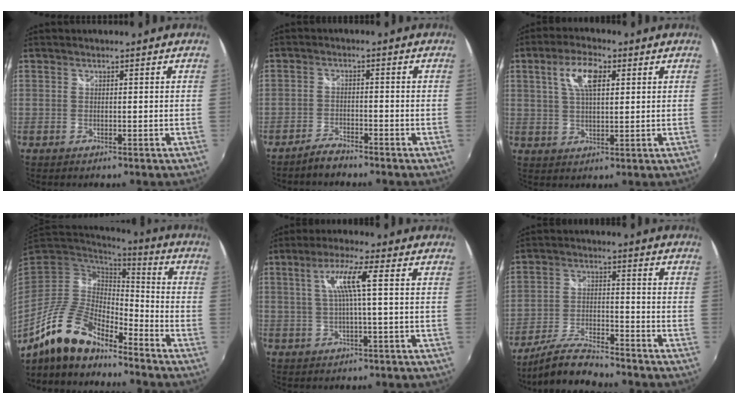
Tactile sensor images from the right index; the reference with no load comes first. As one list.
[{"total": 3.4, "force": [-3.1, 0.8, 1.0], "torque": [-0.037, 0.000, -0.060]}, {"total": 7.5, "force": [2.7, 3.2, 6.3], "torque": [-0.119, 0.015, 0.050]}, {"total": 14.5, "force": [-11.2, 4.5, 7.9], "torque": [-0.158, -0.009, -0.214]}, {"total": 6.2, "force": [1.0, -0.4, 6.2], "torque": [-0.119, 0.003, 0.023]}, {"total": 8.1, "force": [-7.3, 1.4, 3.1], "torque": [-0.079, 0.001, -0.136]}]